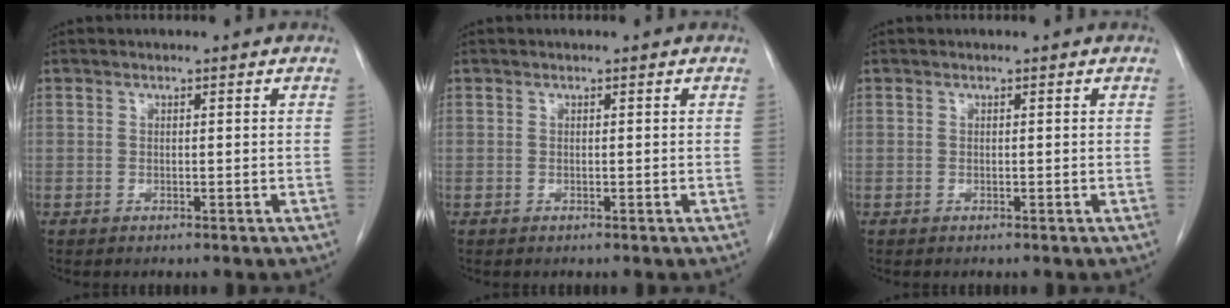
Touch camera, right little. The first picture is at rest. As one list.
[{"total": 0.0}, {"total": 0.0}]